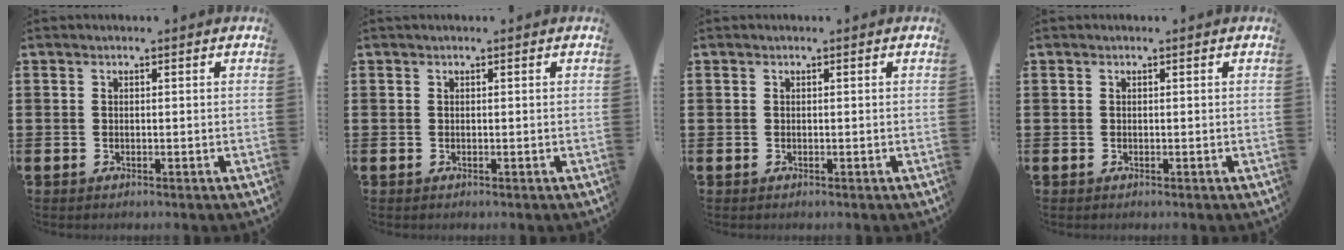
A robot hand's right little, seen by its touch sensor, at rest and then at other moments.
{"total": 0.0}
{"total": 0.0}
{"total": 0.0}